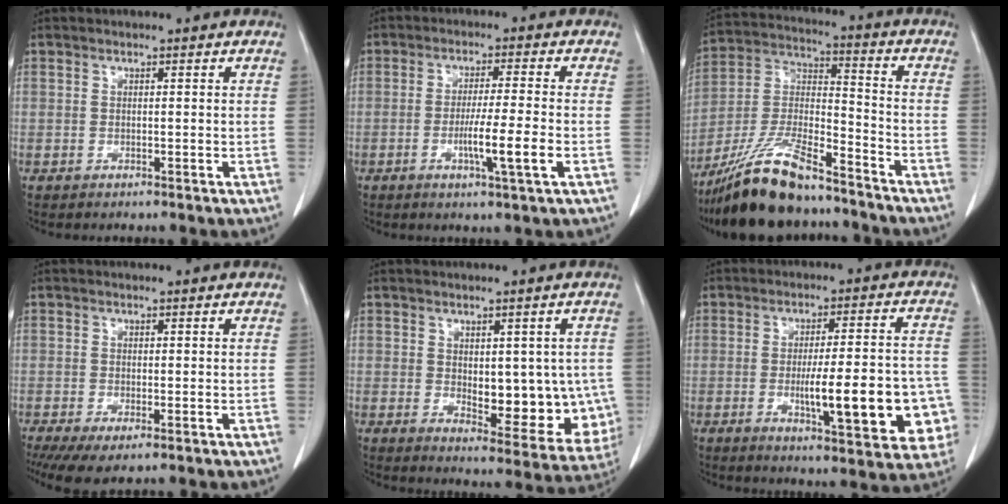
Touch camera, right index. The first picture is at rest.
{"total": 7.0, "force": [-2.2, -0.7, 6.6], "torque": [-0.111, -0.014, -0.039]}
{"total": 17.3, "force": [-14.3, 3.3, 9.3], "torque": [-0.199, -0.014, -0.264]}
{"total": 4.4, "force": [-2.5, 1.3, 3.4], "torque": [-0.059, -0.014, -0.042]}
{"total": 12.3, "force": [-0.7, 5.8, 10.8], "torque": [-0.128, -0.006, 0.009]}
{"total": 16.0, "force": [-4.2, 3.3, 15.1], "torque": [-0.166, 0.016, -0.043]}